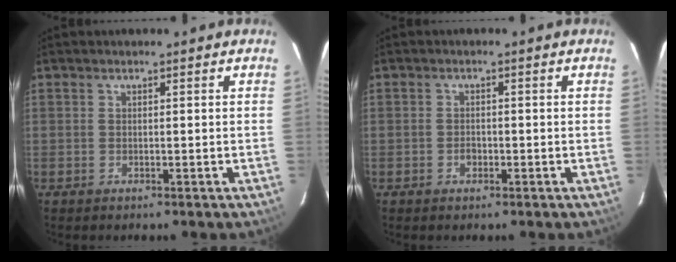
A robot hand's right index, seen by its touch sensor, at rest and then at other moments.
{"total": 1.6, "force": [-0.7, 1.2, 0.8], "torque": [-0.015, 0.005, -0.010]}